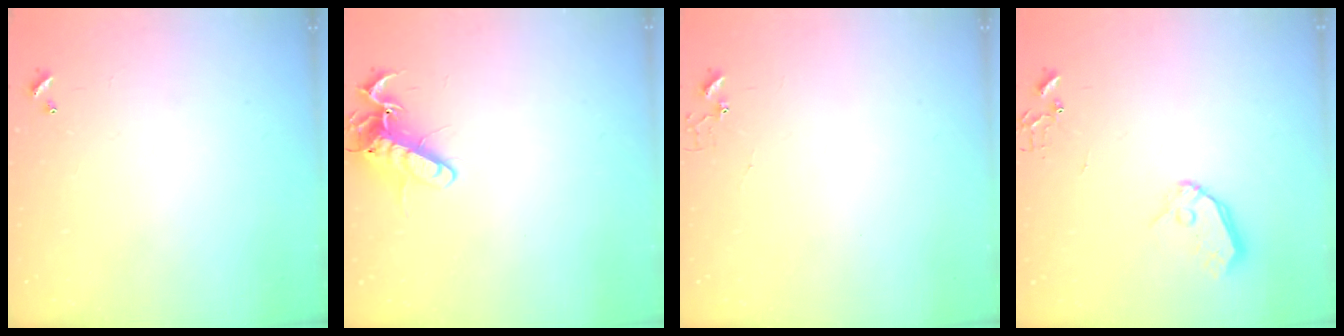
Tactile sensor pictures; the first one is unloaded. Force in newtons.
{"total": 13.6, "press": 13.6, "slide": 1.4}
{"total": 3.4, "press": 3.4, "slide": 0.3}
{"total": 9.2, "press": 9.1, "slide": 0.9}